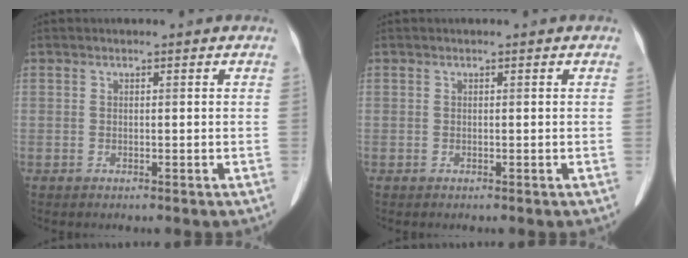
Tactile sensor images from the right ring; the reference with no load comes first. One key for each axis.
{"total": 0.0}